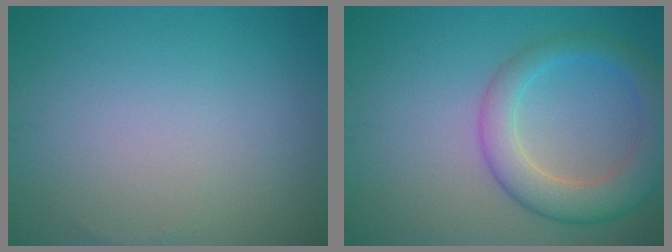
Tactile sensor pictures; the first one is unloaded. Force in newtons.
{"total": 5.4, "press": 5.4, "slide": 0.2}